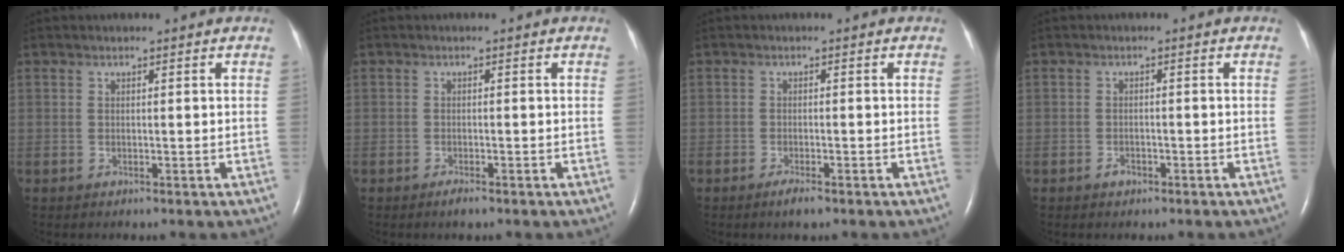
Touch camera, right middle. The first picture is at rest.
{"total": 1.3, "force": [-1.0, 0.2, 0.8], "torque": [-0.022, -0.003, -0.016]}
{"total": 2.1, "force": [-1.5, 0.4, 1.4], "torque": [-0.033, -0.004, -0.025]}
{"total": 1.2, "force": [-0.8, 0.7, 0.5], "torque": [-0.012, 0.002, -0.011]}